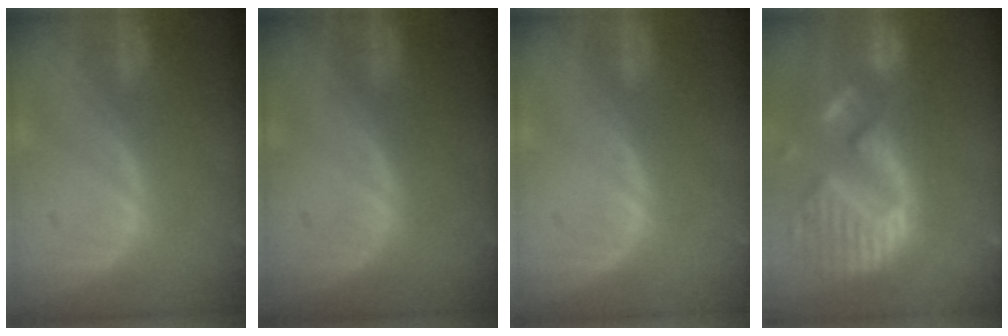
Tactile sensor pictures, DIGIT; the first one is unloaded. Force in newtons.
{"total": 0.0}
{"total": 0.0}
{"total": 14.4, "press": 12.0, "slide": 7.9}